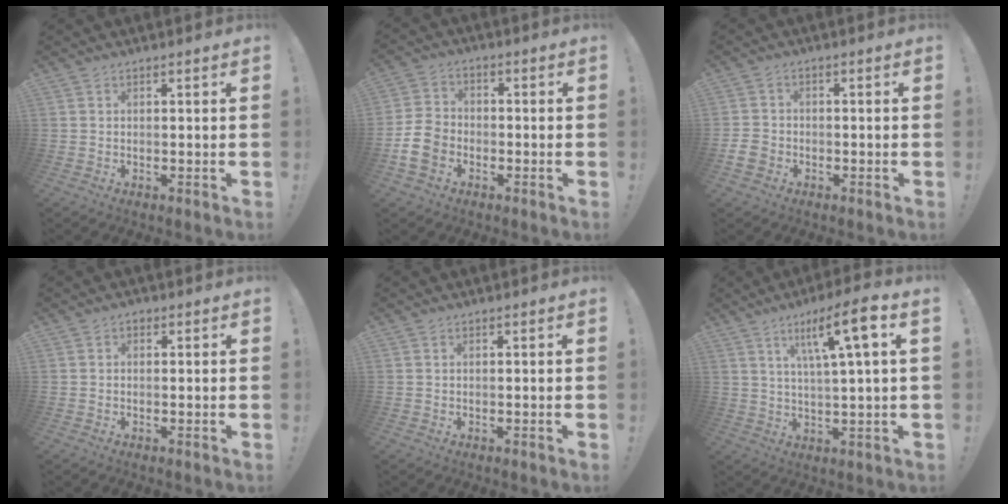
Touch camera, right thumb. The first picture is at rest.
{"total": 9.9, "force": [-4.4, 7.3, 5.1], "torque": [-0.100, 0.030, -0.079]}
{"total": 4.7, "force": [-2.0, 3.6, 2.2], "torque": [-0.052, 0.009, -0.037]}
{"total": 0.9, "force": [0.1, 0.8, 0.3], "torque": [0.003, 0.001, 0.000]}
{"total": 0.0}
{"total": 12.2, "force": [4.7, 1.0, 11.2], "torque": [-0.193, -0.009, 0.065]}